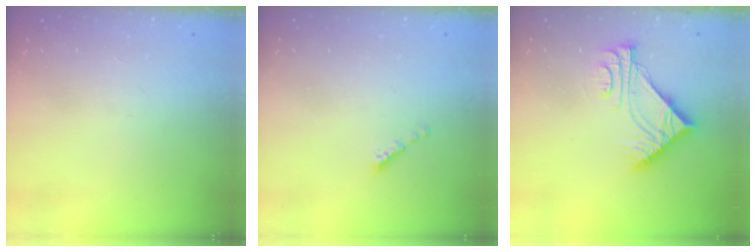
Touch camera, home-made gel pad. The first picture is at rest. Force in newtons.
{"total": 0.0}
{"total": 9.8, "press": 9.8, "slide": 0.4}